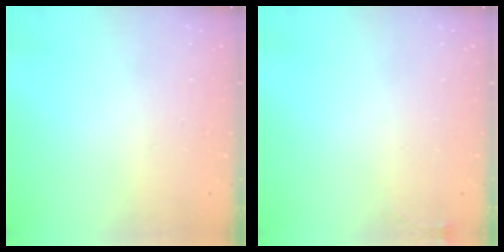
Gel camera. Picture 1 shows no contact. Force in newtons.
{"total": 3.7, "press": 3.7, "slide": 0.5}